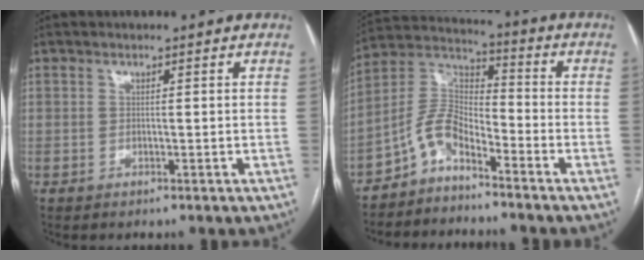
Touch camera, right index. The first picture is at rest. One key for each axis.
{"total": 7.1, "fx": -5.1, "fy": 2.7, "fz": 4.2, "tx": -0.090, "ty": 0.023, "tz": -0.105}